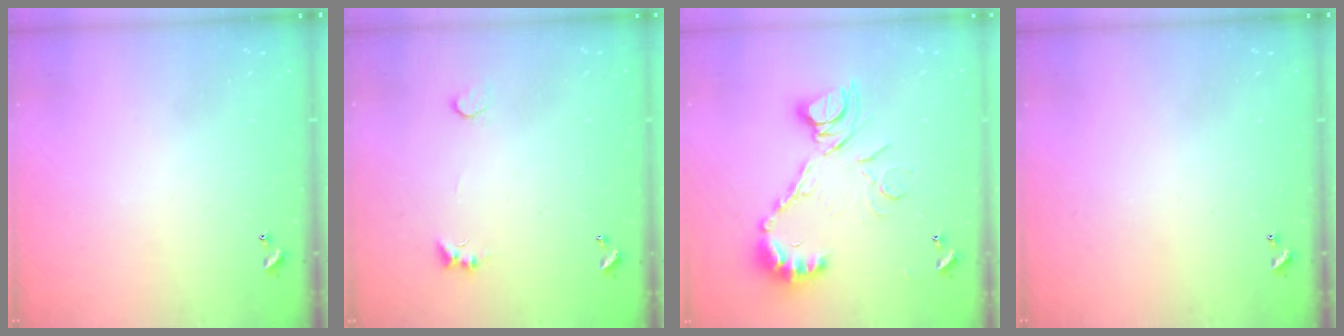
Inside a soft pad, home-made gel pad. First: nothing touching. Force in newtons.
{"total": 1.5, "press": 1.3, "slide": 0.7}
{"total": 14.1, "press": 14.0, "slide": 1.4}
{"total": 0.0}